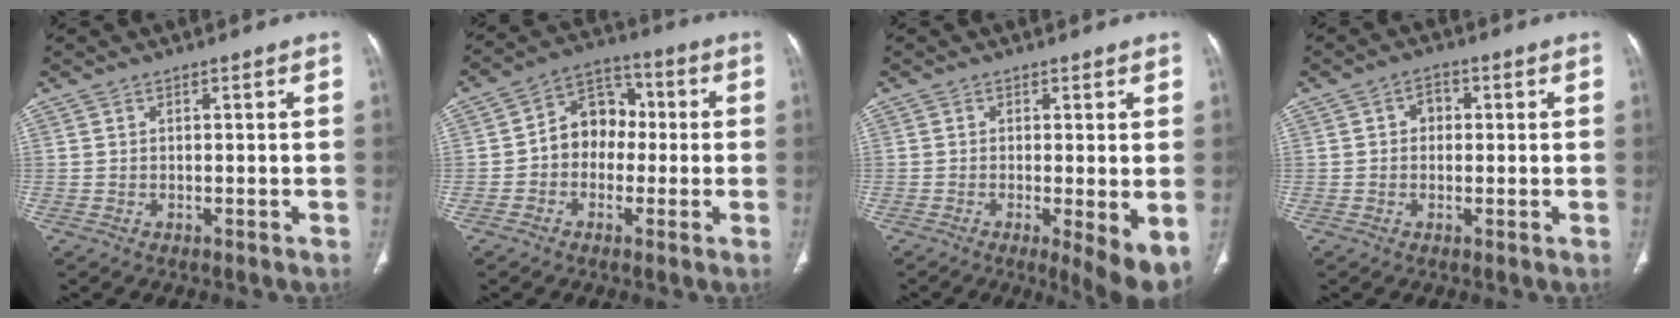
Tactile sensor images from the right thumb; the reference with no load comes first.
{"total": 9.5, "force": [-0.6, 7.5, 5.7], "torque": [-0.052, 0.036, -0.025]}
{"total": 6.9, "force": [-1.7, 1.3, 6.5], "torque": [-0.101, -0.023, -0.028]}
{"total": 2.8, "force": [0.3, 2.3, 1.7], "torque": [-0.010, 0.010, 0.000]}